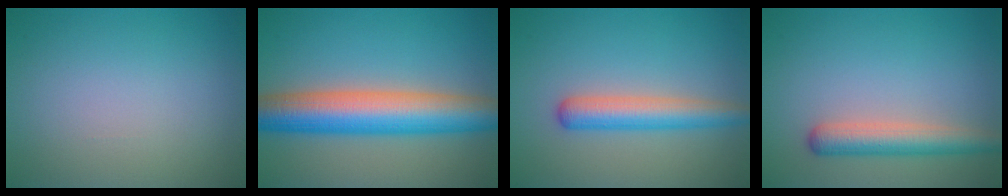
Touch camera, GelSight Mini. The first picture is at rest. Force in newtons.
{"total": 9.4, "press": 9.4, "slide": 0.3}
{"total": 4.0, "press": 4.0, "slide": 0.1}
{"total": 3.9, "press": 3.8, "slide": 0.2}